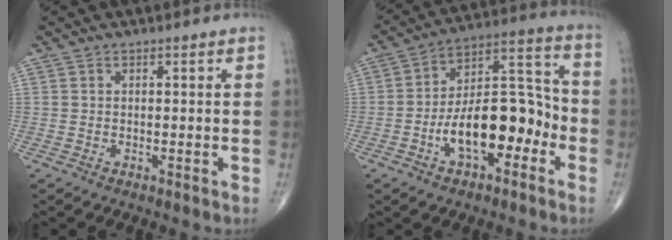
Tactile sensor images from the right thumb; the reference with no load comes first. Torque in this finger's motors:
{"motor_torque": [1.83, 1.97, 1.61, -0.80, 0.15]}